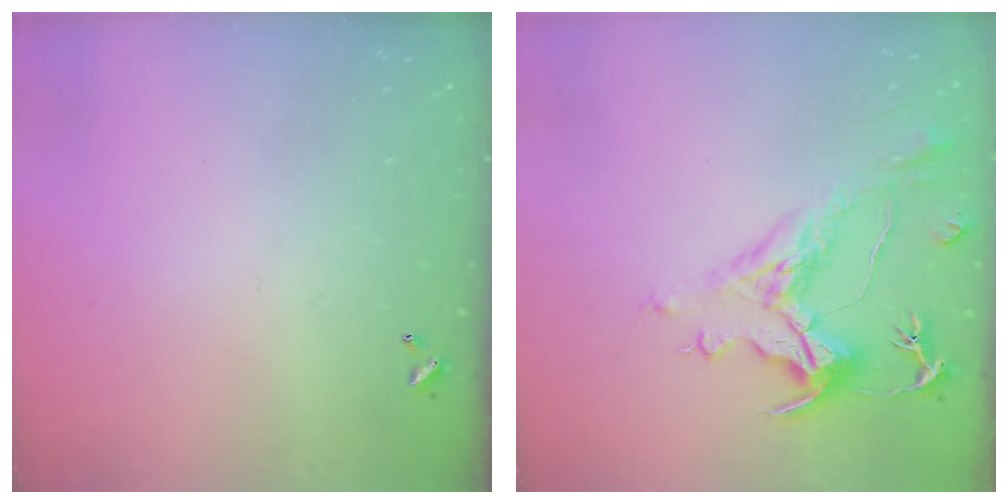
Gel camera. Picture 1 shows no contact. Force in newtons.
{"total": 1.5, "press": 0.3, "slide": 1.5}